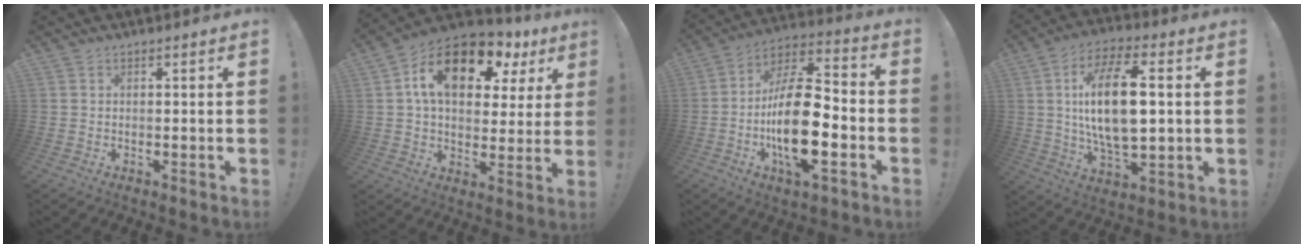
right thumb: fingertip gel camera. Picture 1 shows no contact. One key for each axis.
{"total": 17.7, "fx": 8.1, "fy": 10.0, "fz": 12.2, "tx": -0.193, "ty": -0.031, "tz": 0.137}
{"total": 20.6, "fx": -4.8, "fy": 8.6, "fz": 18.1, "tx": -0.343, "ty": 0.019, "tz": -0.078}
{"total": 19.1, "fx": 2.1, "fy": 8.5, "fz": 17.0, "tx": -0.314, "ty": -0.003, "tz": 0.024}